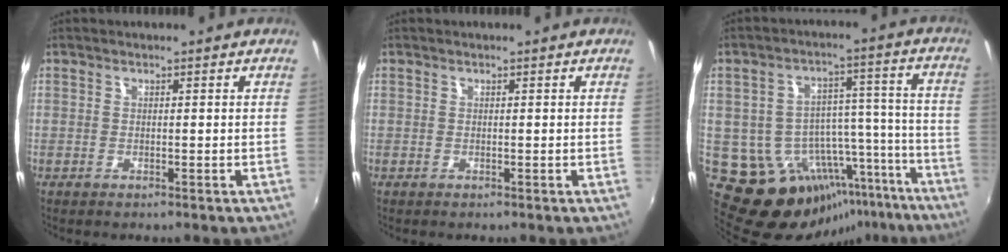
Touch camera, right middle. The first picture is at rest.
{"total": 0.0}
{"total": 18.5, "force": [-12.6, 11.1, 7.8], "torque": [-0.131, 0.039, -0.145]}